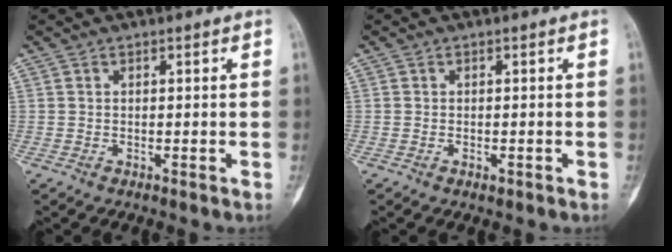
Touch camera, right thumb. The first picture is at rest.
{"total": 0.8, "force": [-0.4, 0.7, 0.3], "torque": [-0.005, 0.002, -0.004]}